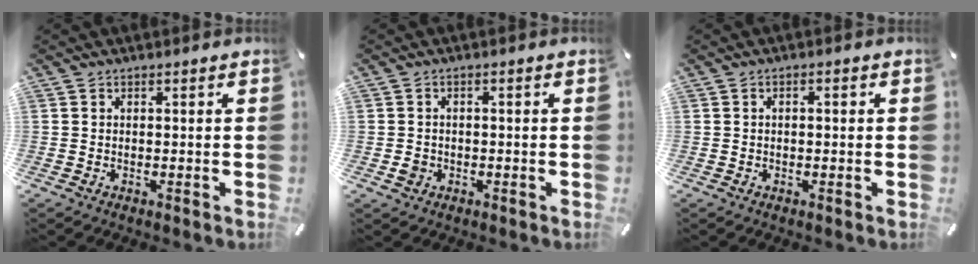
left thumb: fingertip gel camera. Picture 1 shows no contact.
{"total": 2.4, "force": [-0.7, 2.0, 1.1], "torque": [-0.020, 0.004, -0.015]}
{"total": 1.1, "force": [-0.2, 0.5, 0.9], "torque": [-0.016, 0.003, -0.005]}